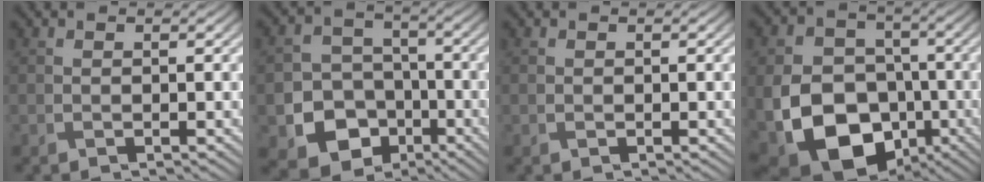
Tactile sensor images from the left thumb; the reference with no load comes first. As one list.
[{"total": 11.0, "force": [-4.7, 8.9, 4.3], "torque": [-0.096, -0.043, -0.098]}, {"total": 0.0}, {"total": 17.1, "force": [-5.7, 12.7, 10.0], "torque": [-0.217, -0.049, -0.096]}]